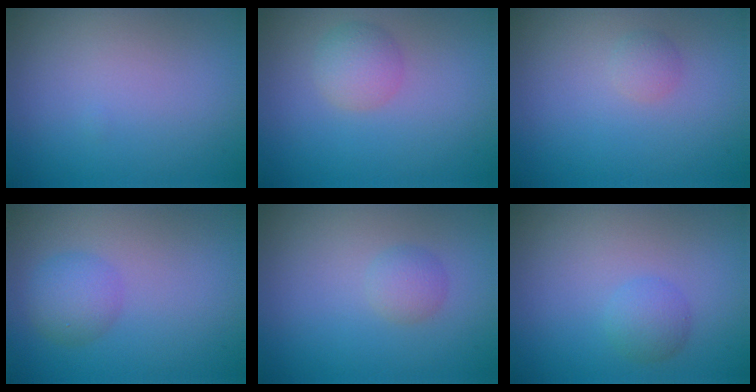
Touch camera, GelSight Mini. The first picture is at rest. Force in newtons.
{"total": 2.2, "press": 2.2, "slide": 0.0}
{"total": 1.0, "press": 1.0, "slide": 0.0}
{"total": 2.5, "press": 2.5, "slide": 0.1}
{"total": 1.4, "press": 1.4, "slide": 0.1}
{"total": 1.7, "press": 1.7, "slide": 0.1}